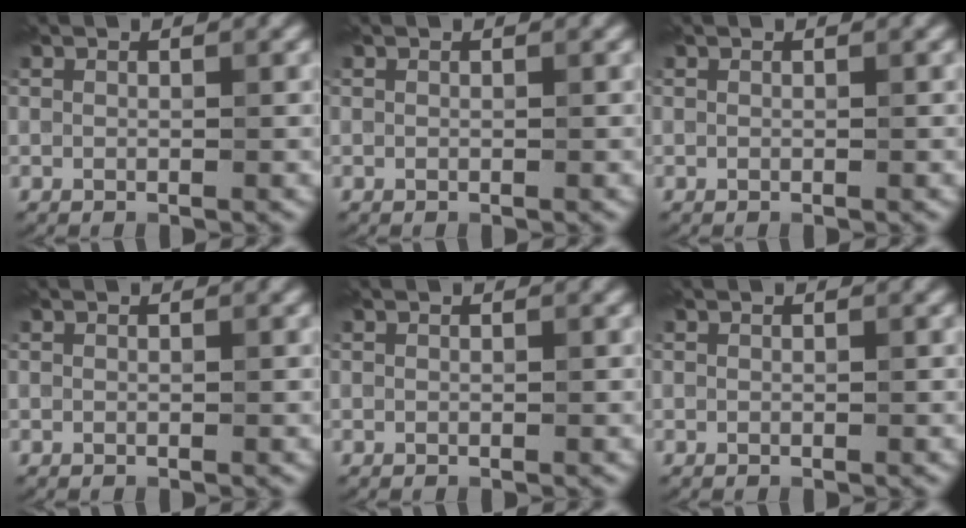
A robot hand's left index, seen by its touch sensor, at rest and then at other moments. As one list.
[{"total": 0.0}, {"total": 0.0}, {"total": 0.0}, {"total": 0.0}, {"total": 0.0}]